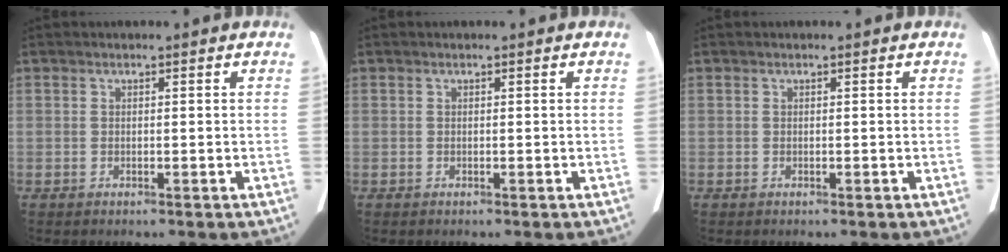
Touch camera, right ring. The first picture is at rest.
{"total": 0.0}
{"total": 0.0}